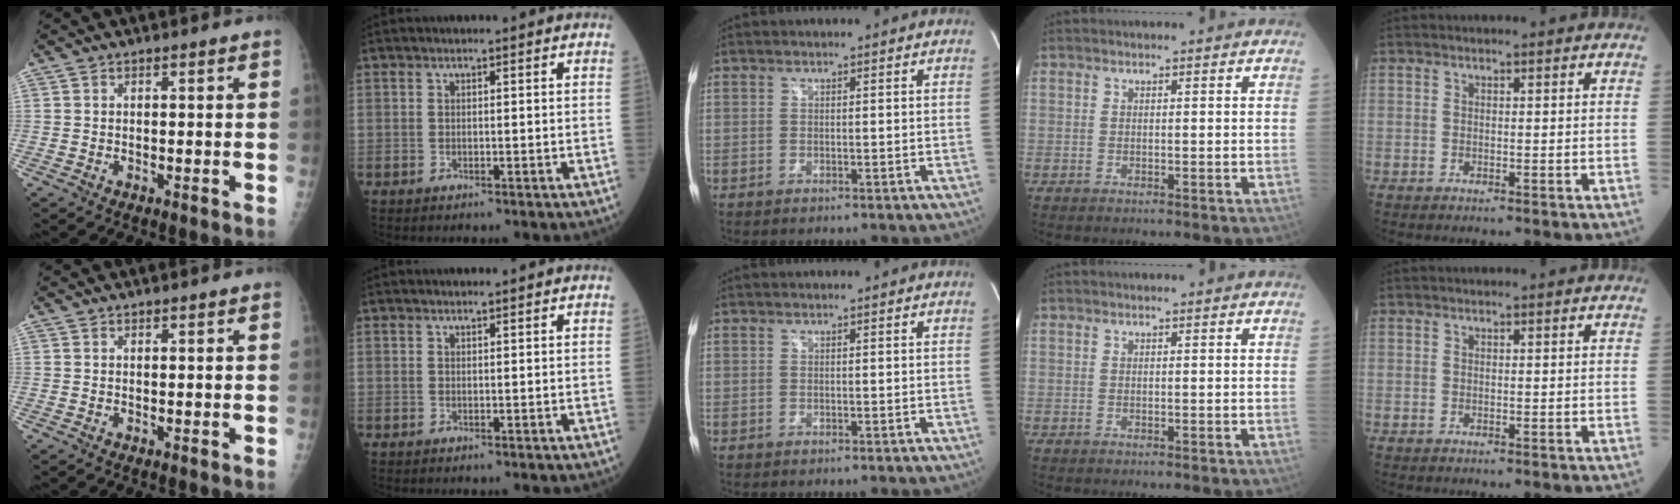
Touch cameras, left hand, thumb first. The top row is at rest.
{"thumb": {"total": 0.5, "force": [0.5, 0.0, 0.0], "torque": [-0.003, -0.003, 0.008]}, "index": {"total": 0.6, "force": [0.6, -0.1, 0.1], "torque": [-0.006, 0.000, 0.011]}}